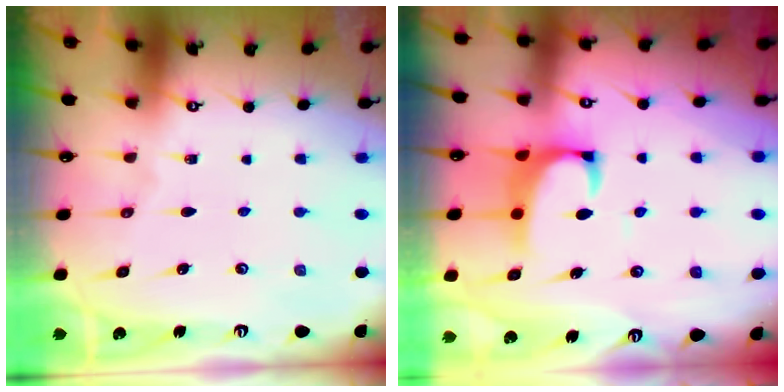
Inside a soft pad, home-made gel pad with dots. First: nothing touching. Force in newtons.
{"total": 2.1, "press": 1.9, "slide": 1.0}